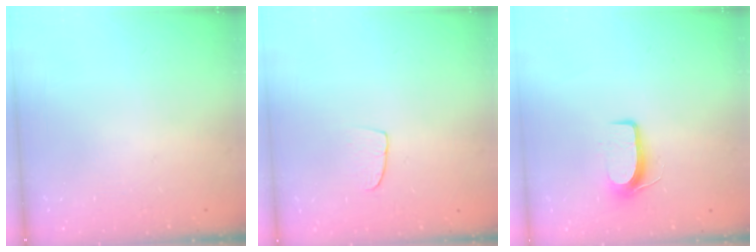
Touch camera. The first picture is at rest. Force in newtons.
{"total": 5.9, "press": 5.9, "slide": 0.4}
{"total": 7.9, "press": 7.9, "slide": 0.7}